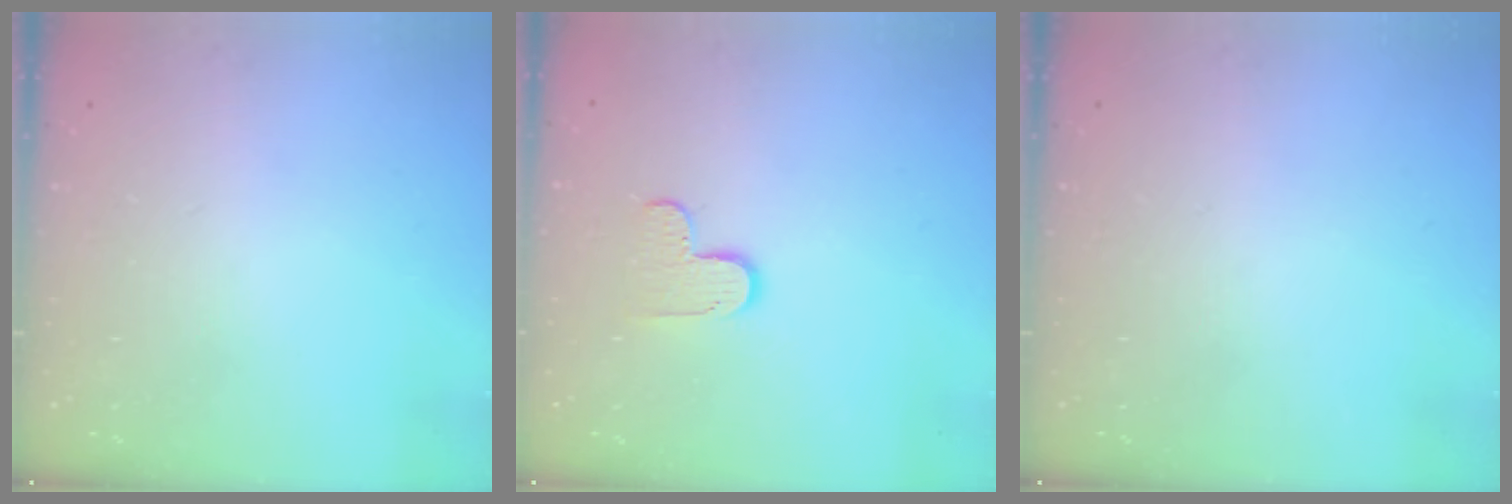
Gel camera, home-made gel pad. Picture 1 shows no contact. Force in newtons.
{"total": 6.6, "press": 6.5, "slide": 0.4}
{"total": 0.0}